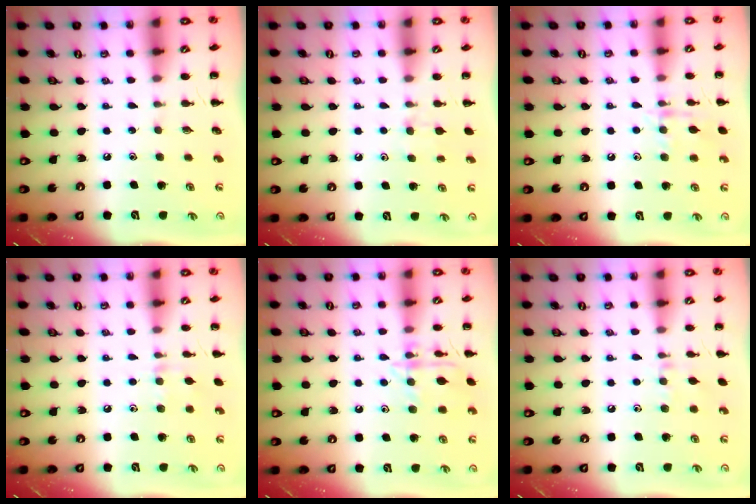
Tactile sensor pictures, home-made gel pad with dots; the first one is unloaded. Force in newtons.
{"total": 6.1, "press": 5.9, "slide": 1.8}
{"total": 8.5, "press": 8.5, "slide": 0.9}
{"total": 6.3, "press": 6.0, "slide": 1.8}
{"total": 11.9, "press": 11.9, "slide": 0.8}
{"total": 6.4, "press": 6.1, "slide": 1.8}